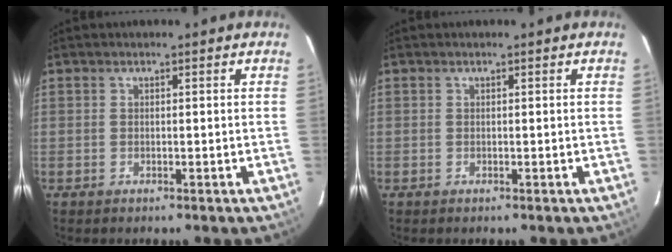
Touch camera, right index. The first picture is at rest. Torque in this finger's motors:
{"motor_torque": [0.00, 0.00, 0.00, 0.00]}